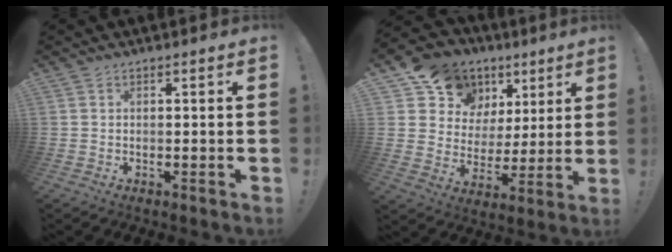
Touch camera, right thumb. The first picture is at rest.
{"total": 13.0, "force": [8.5, 9.5, 2.8], "torque": [-0.048, -0.060, 0.171]}